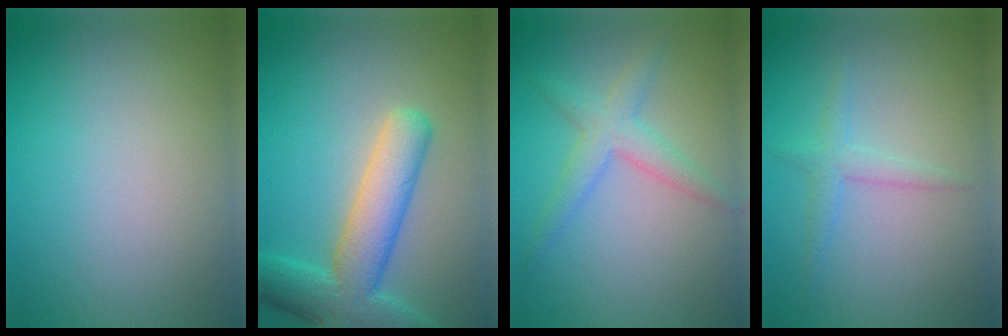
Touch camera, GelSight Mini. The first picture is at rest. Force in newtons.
{"total": 7.3, "press": 7.2, "slide": 0.5}
{"total": 2.9, "press": 2.9, "slide": 0.1}
{"total": 1.6, "press": 1.6, "slide": 0.1}